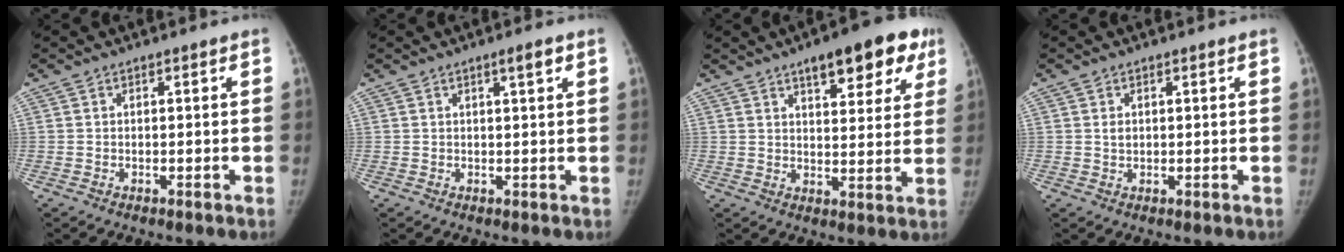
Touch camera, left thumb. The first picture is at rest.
{"total": 2.2, "force": [1.1, 0.2, 1.9], "torque": [-0.025, -0.004, 0.018]}
{"total": 14.4, "force": [8.3, 5.9, 10.1], "torque": [-0.079, -0.023, 0.107]}
{"total": 1.4, "force": [0.4, 1.0, 0.8], "torque": [-0.007, -0.003, 0.010]}